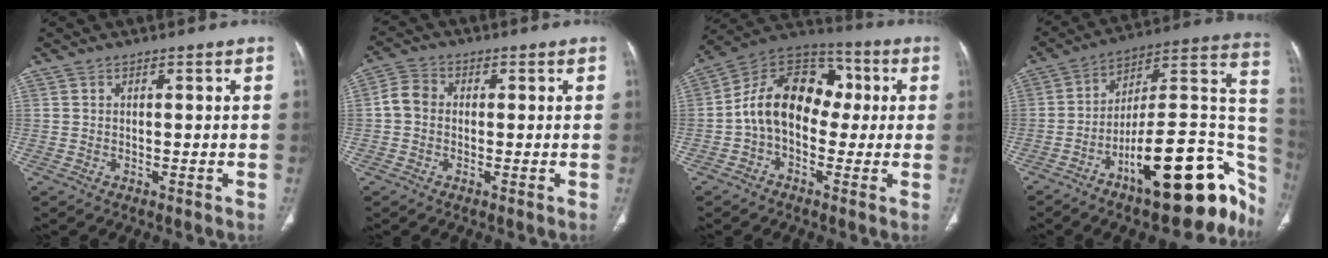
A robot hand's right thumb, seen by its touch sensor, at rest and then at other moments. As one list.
[{"total": 4.2, "force": [-0.3, 3.5, 2.3], "torque": [-0.039, 0.012, -0.015]}, {"total": 15.3, "force": [-0.1, 10.7, 11.0], "torque": [-0.154, 0.044, -0.018]}, {"total": 28.7, "force": [-12.6, 10.7, 23.4], "torque": [-0.216, 0.099, -0.183]}]